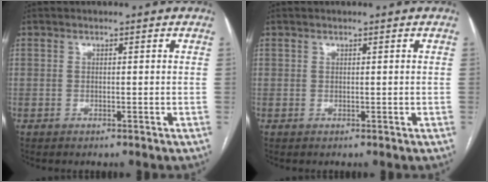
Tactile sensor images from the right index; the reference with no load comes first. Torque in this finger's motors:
{"motor_torque": [0.14, 0.11, -0.02, 0.00]}